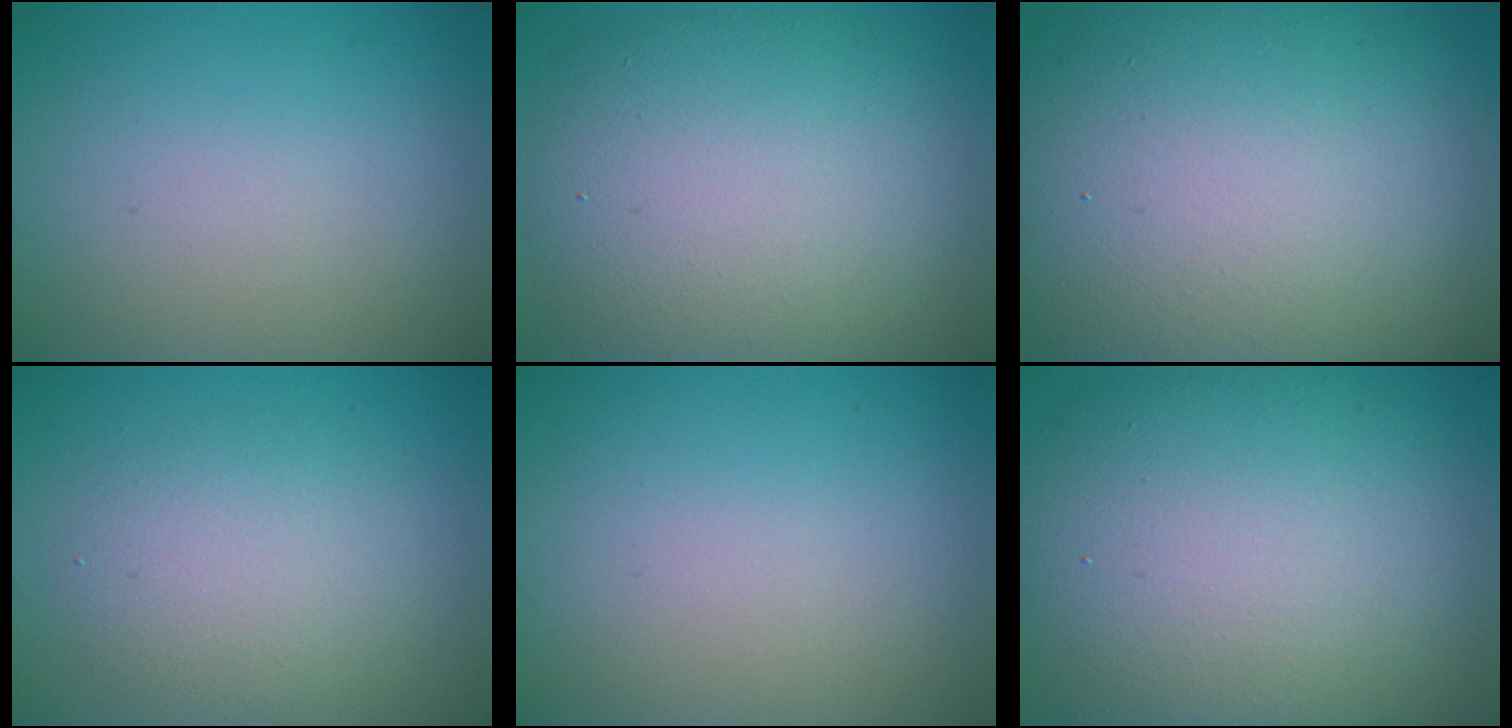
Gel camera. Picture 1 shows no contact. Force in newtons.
{"total": 11.0, "press": 11.0, "slide": 0.8}
{"total": 18.1, "press": 18.0, "slide": 1.0}
{"total": 3.9, "press": 3.9, "slide": 0.3}
{"total": 0.0}
{"total": 13.9, "press": 13.9, "slide": 1.0}